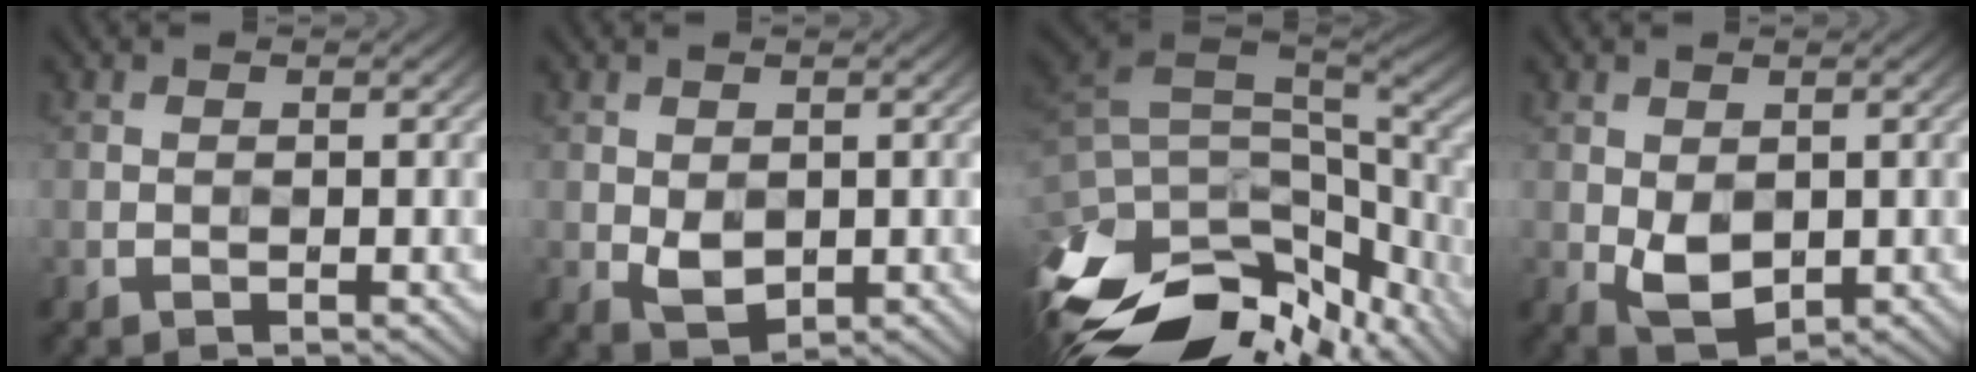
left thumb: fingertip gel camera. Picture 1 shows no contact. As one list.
[{"total": 3.1, "force": [0.0, 2.1, 2.3], "torque": [-0.050, -0.007, 0.006]}, {"total": 15.6, "force": [-6.6, 8.1, 11.5], "torque": [-0.259, -0.020, -0.077]}, {"total": 4.8, "force": [-0.3, 3.1, 3.7], "torque": [-0.079, -0.009, 0.001]}]